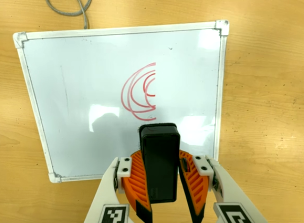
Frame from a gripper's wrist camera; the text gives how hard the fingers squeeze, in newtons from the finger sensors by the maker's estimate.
{"total": 11.0, "left": 10.5, "right": 11.5}